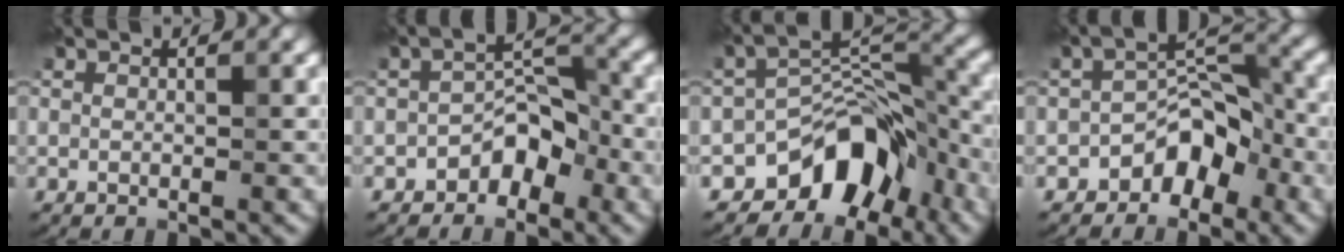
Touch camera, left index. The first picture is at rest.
{"total": 3.8, "force": [-2.4, 2.0, 2.1], "torque": [-0.022, 0.019, -0.042]}
{"total": 7.9, "force": [-5.0, 4.5, 4.1], "torque": [-0.040, 0.004, -0.089]}
{"total": 4.7, "force": [-2.9, 2.6, 2.6], "torque": [-0.020, 0.018, -0.052]}